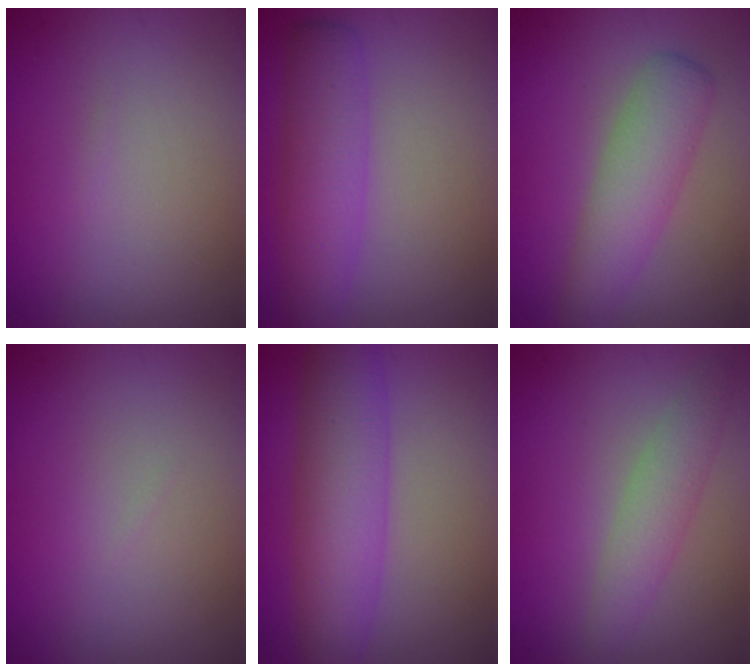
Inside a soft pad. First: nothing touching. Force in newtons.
{"total": 4.9, "press": 4.8, "slide": 0.1}
{"total": 4.3, "press": 4.3, "slide": 0.0}
{"total": 0.0}
{"total": 6.8, "press": 6.8, "slide": 0.1}
{"total": 2.8, "press": 2.8, "slide": 0.1}